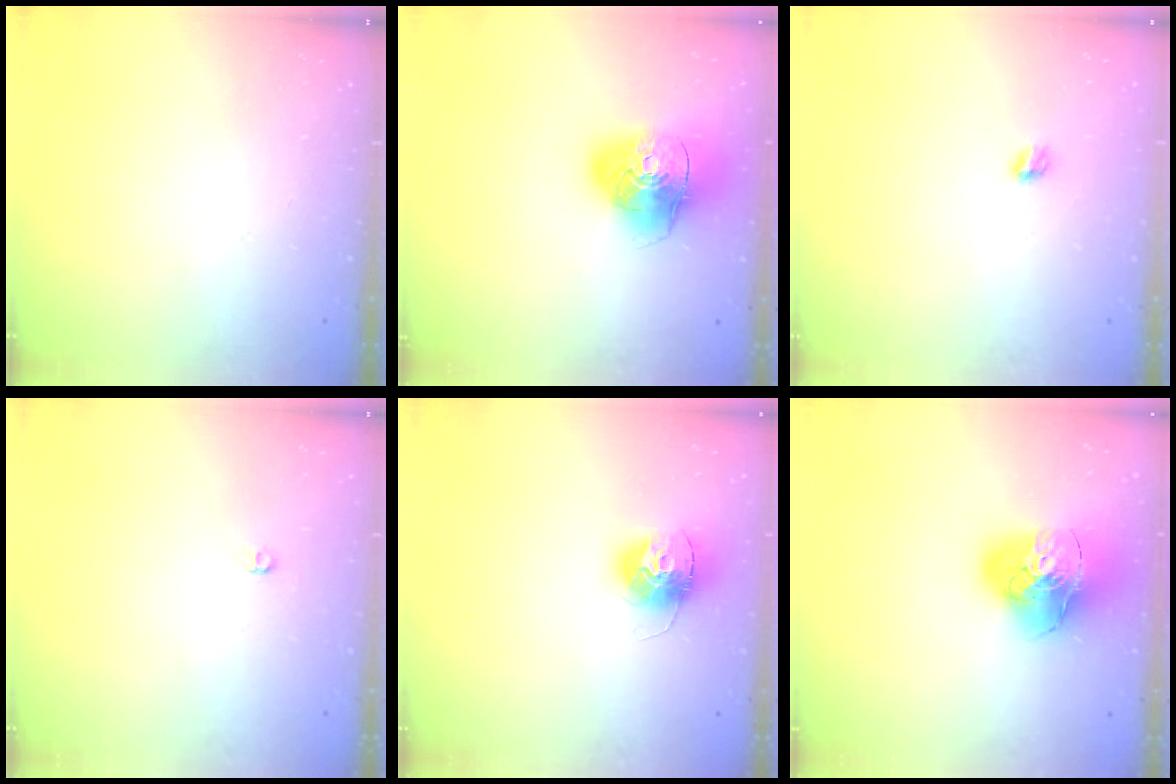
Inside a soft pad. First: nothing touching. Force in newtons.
{"total": 13.7, "press": 13.6, "slide": 1.7}
{"total": 3.9, "press": 3.9, "slide": 0.3}
{"total": 3.5, "press": 3.4, "slide": 0.3}
{"total": 13.6, "press": 13.5, "slide": 1.3}
{"total": 18.6, "press": 18.5, "slide": 2.0}